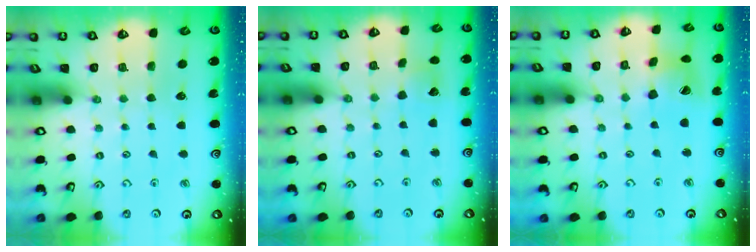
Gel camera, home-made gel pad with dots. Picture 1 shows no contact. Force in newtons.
{"total": 5.2, "press": 5.1, "slide": 0.8}
{"total": 12.0, "press": 11.9, "slide": 1.4}